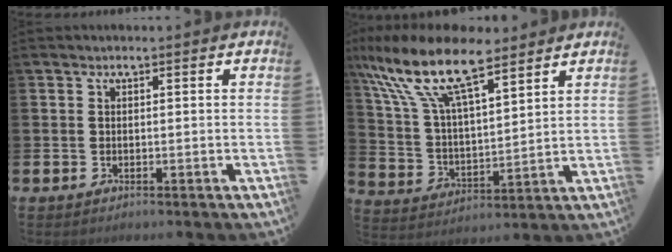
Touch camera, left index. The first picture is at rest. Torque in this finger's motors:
{"motor_torque": [0.50, -0.35, 1.05, 0.21]}